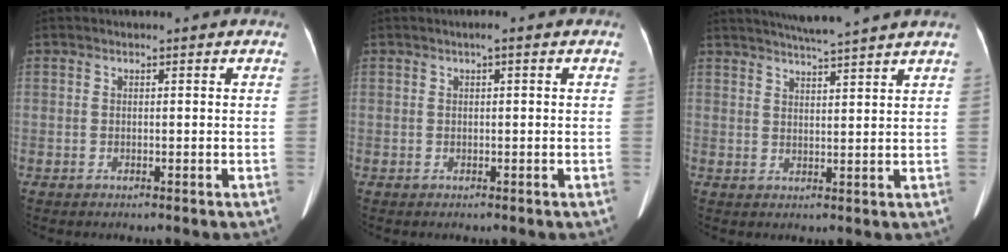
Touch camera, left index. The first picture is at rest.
{"total": 0.7, "force": [0.2, 0.0, 0.7], "torque": [-0.013, 0.003, 0.004]}
{"total": 9.1, "force": [8.1, -1.3, 3.9], "torque": [-0.065, 0.014, 0.112]}